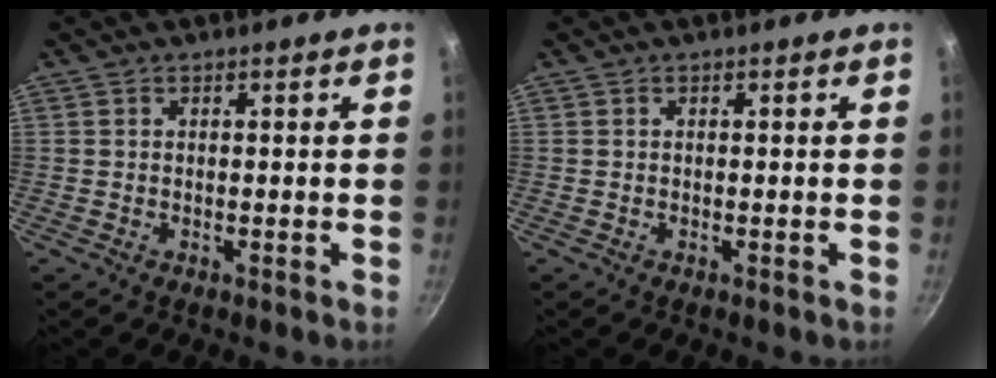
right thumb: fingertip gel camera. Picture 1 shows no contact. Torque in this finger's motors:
{"motor_torque": [-0.10, -0.10, 0.05, 0.05, 0.00]}